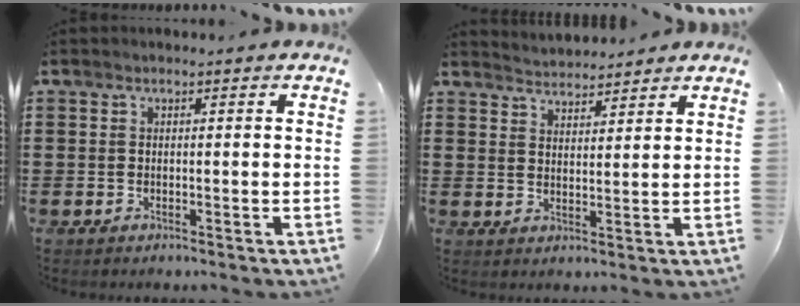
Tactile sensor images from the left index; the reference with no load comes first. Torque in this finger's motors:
{"motor_torque": [0.36, 0.42, 0.00, -0.01]}